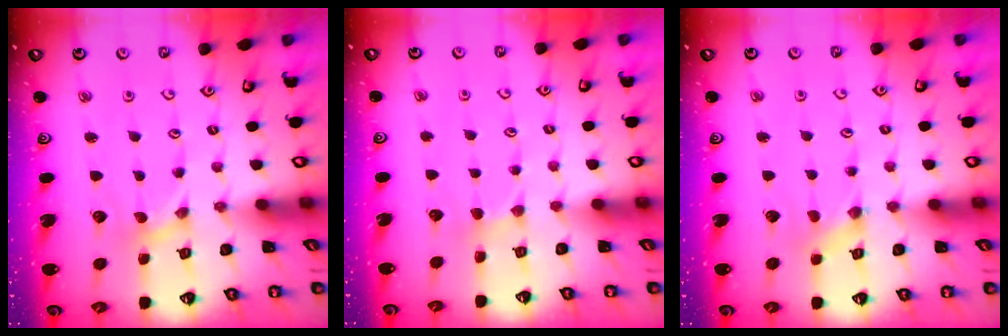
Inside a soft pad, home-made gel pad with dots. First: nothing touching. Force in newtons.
{"total": 2.8, "press": 2.7, "slide": 0.4}
{"total": 0.0}